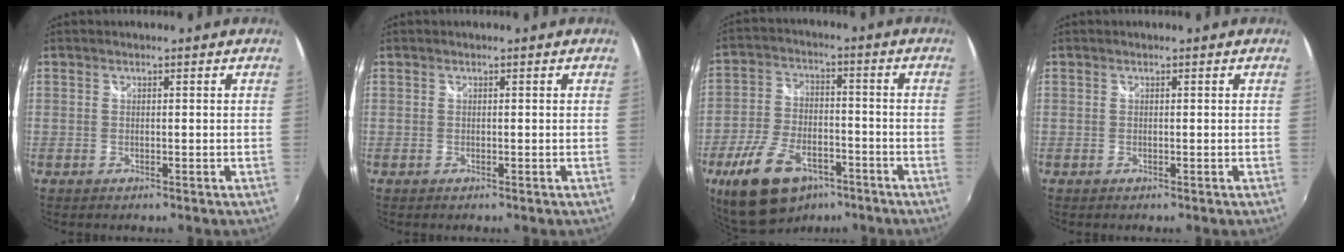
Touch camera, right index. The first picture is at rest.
{"total": 0.0}
{"total": 15.6, "force": [-9.4, 8.2, 9.4], "torque": [-0.203, -0.012, -0.161]}
{"total": 0.0}